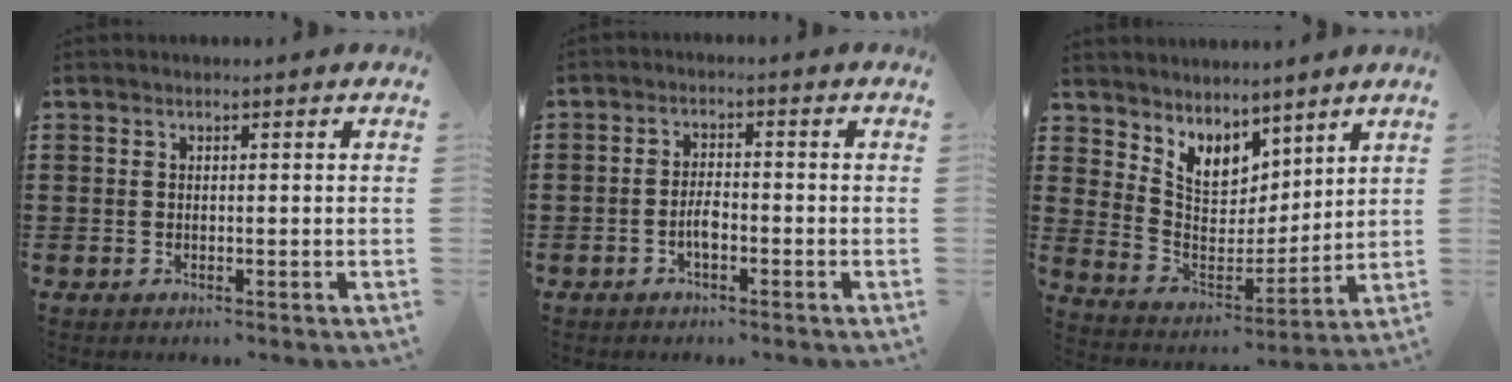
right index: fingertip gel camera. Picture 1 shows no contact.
{"total": 2.9, "force": [-1.0, 1.1, 2.5], "torque": [-0.054, 0.000, -0.019]}
{"total": 6.4, "force": [5.3, 3.6, 0.8], "torque": [-0.056, -0.041, 0.100]}